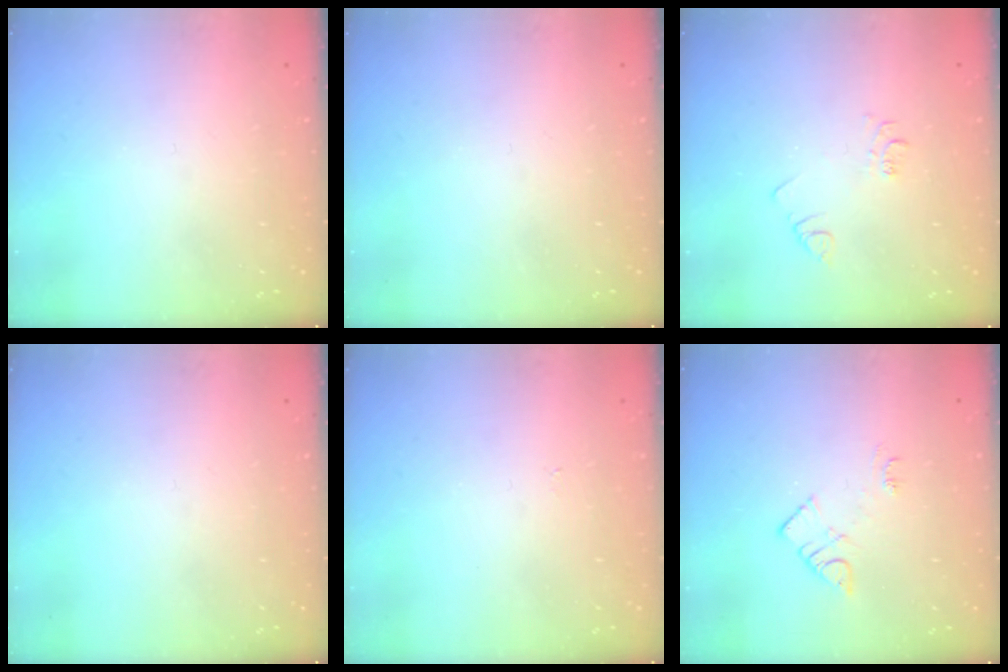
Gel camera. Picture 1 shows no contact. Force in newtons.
{"total": 0.0}
{"total": 3.6, "press": 3.6, "slide": 0.6}
{"total": 0.0}
{"total": 3.1, "press": 3.1, "slide": 0.4}
{"total": 5.6, "press": 5.5, "slide": 0.6}